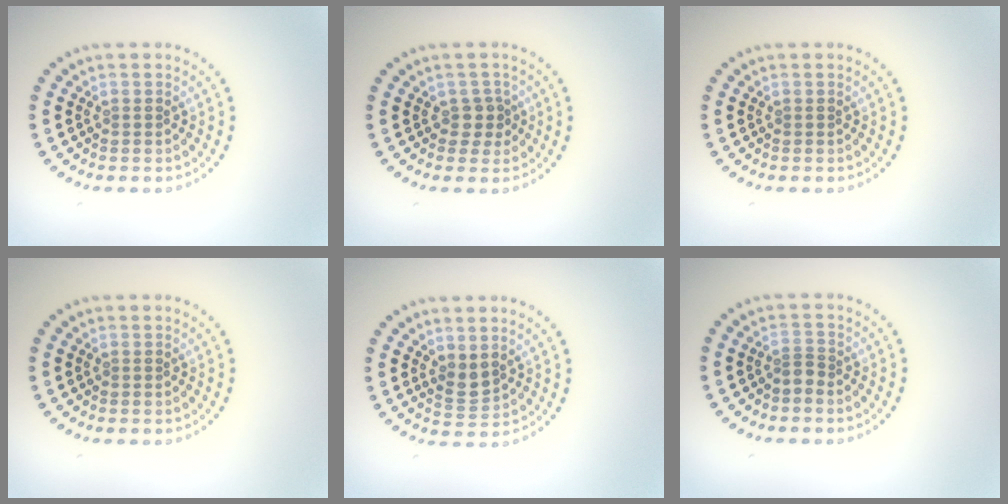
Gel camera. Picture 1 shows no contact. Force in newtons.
{"total": 1.7, "press": 1.4, "slide": 1.0}
{"total": 0.0}
{"total": 0.0}
{"total": 1.8, "press": 1.5, "slide": 1.1}
{"total": 0.9, "press": 0.6, "slide": 0.6}